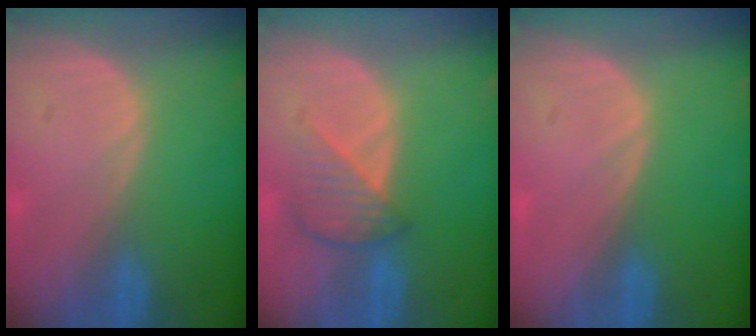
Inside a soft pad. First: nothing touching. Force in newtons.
{"total": 4.6, "press": 4.2, "slide": 1.8}
{"total": 0.0}